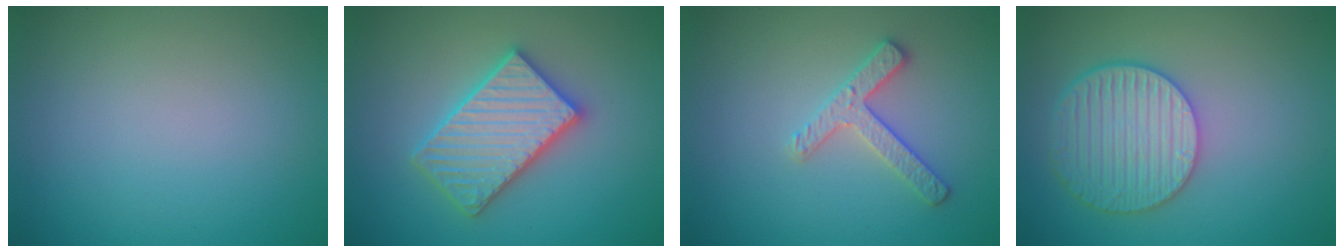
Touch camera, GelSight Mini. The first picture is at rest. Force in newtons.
{"total": 5.6, "press": 5.5, "slide": 0.8}
{"total": 2.5, "press": 2.4, "slide": 0.8}
{"total": 5.5, "press": 4.9, "slide": 2.5}